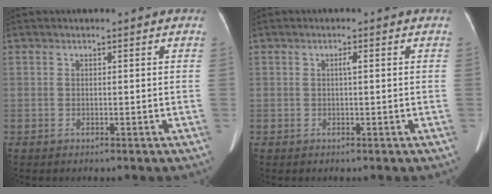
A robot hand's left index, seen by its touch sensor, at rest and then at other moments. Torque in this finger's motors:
{"motor_torque": [0.30, 0.06, 0.15, 0.03]}